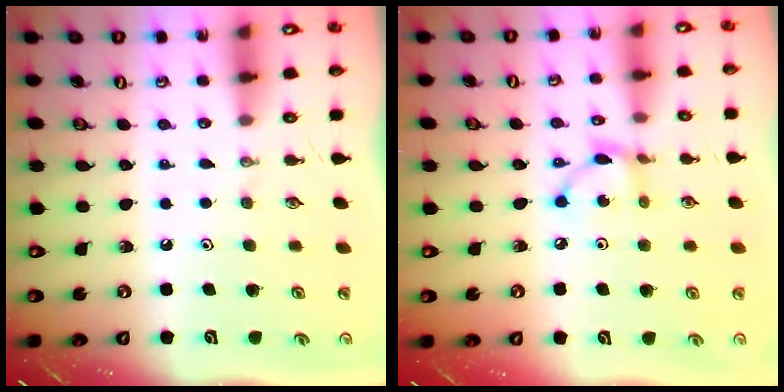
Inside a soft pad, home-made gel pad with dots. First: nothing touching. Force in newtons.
{"total": 5.2, "press": 5.2, "slide": 0.2}